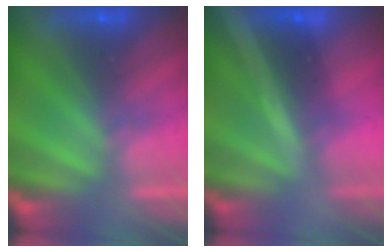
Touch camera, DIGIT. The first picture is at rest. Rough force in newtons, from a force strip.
{"total": 2.0}